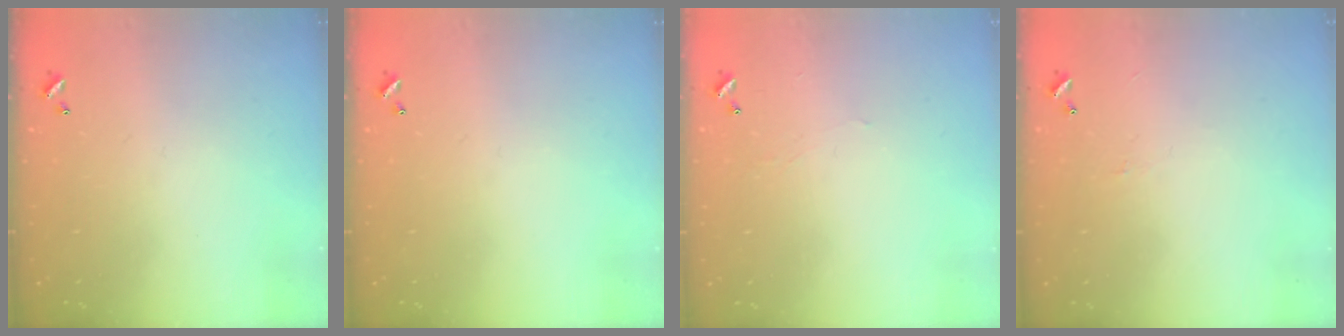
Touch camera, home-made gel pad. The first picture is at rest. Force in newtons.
{"total": 0.0}
{"total": 0.9, "press": 0.7, "slide": 0.4}
{"total": 0.8, "press": 0.7, "slide": 0.5}